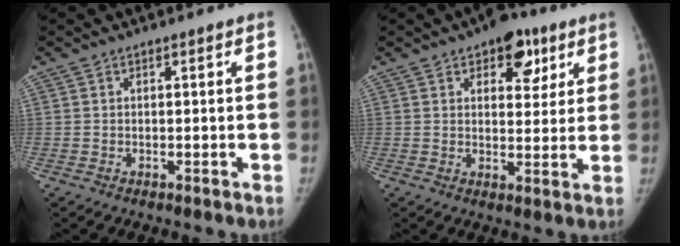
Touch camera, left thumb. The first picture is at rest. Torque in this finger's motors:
{"motor_torque": [1.04, 0.49, 0.73, -0.46, 0.18]}